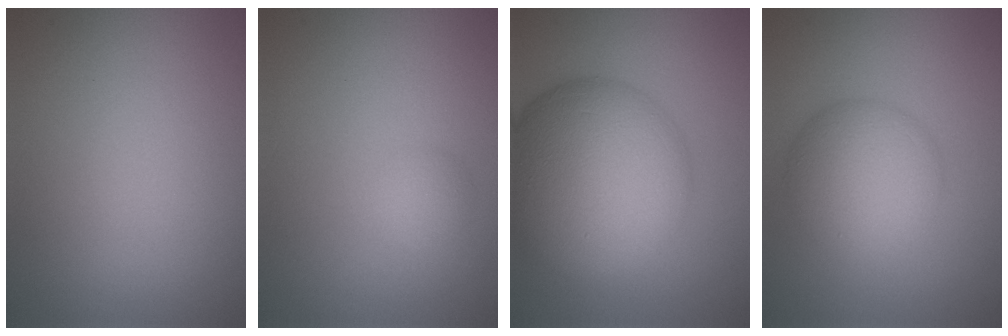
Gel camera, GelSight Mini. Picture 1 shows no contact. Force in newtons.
{"total": 1.4, "press": 1.4, "slide": 0.0}
{"total": 14.3, "press": 14.3, "slide": 0.4}
{"total": 6.1, "press": 6.1, "slide": 0.2}